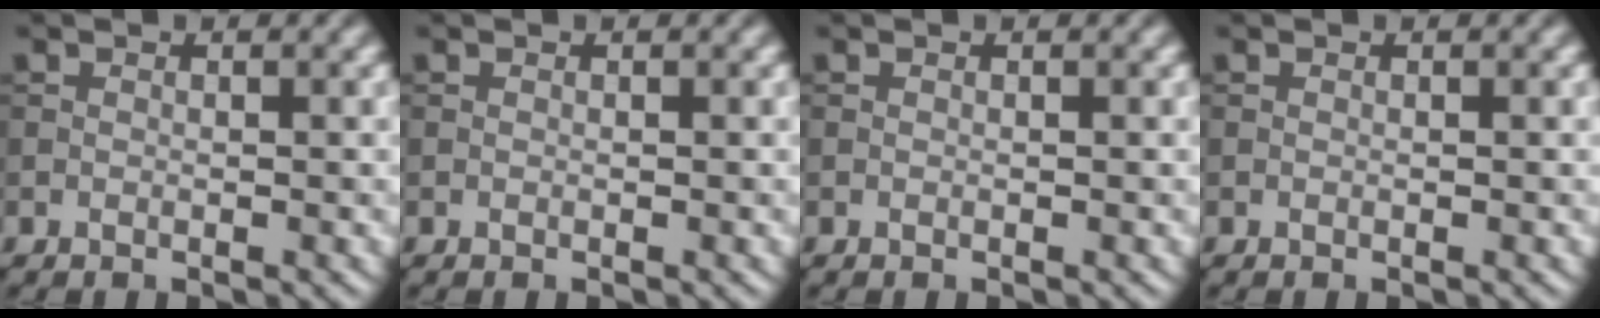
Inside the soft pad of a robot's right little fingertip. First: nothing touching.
{"total": 0.0}
{"total": 0.0}
{"total": 0.0}